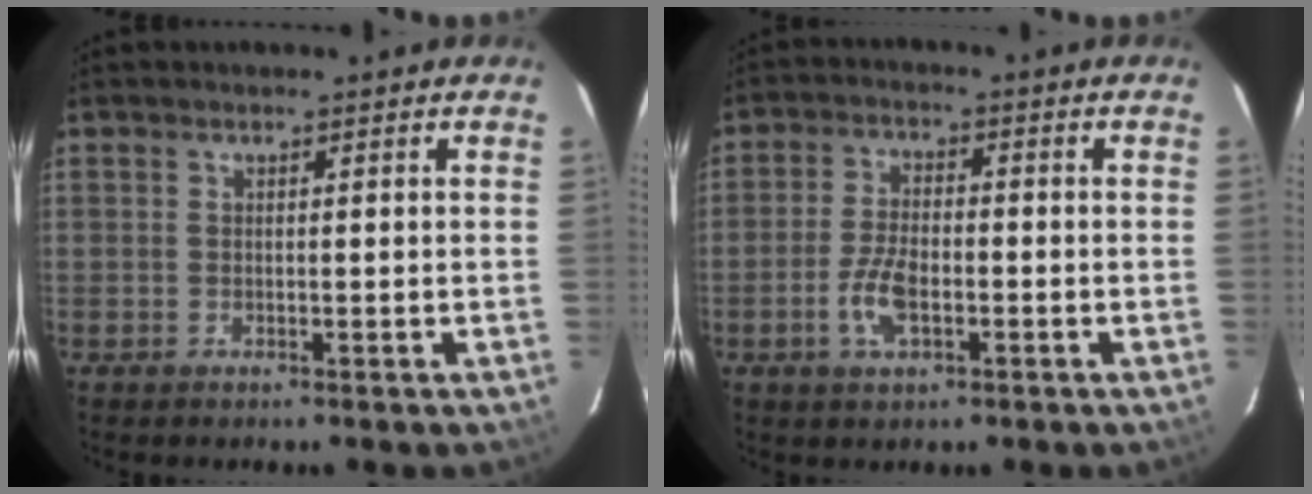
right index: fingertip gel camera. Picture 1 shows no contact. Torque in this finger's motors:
{"motor_torque": [0.32, -0.11, 0.24, 0.07]}